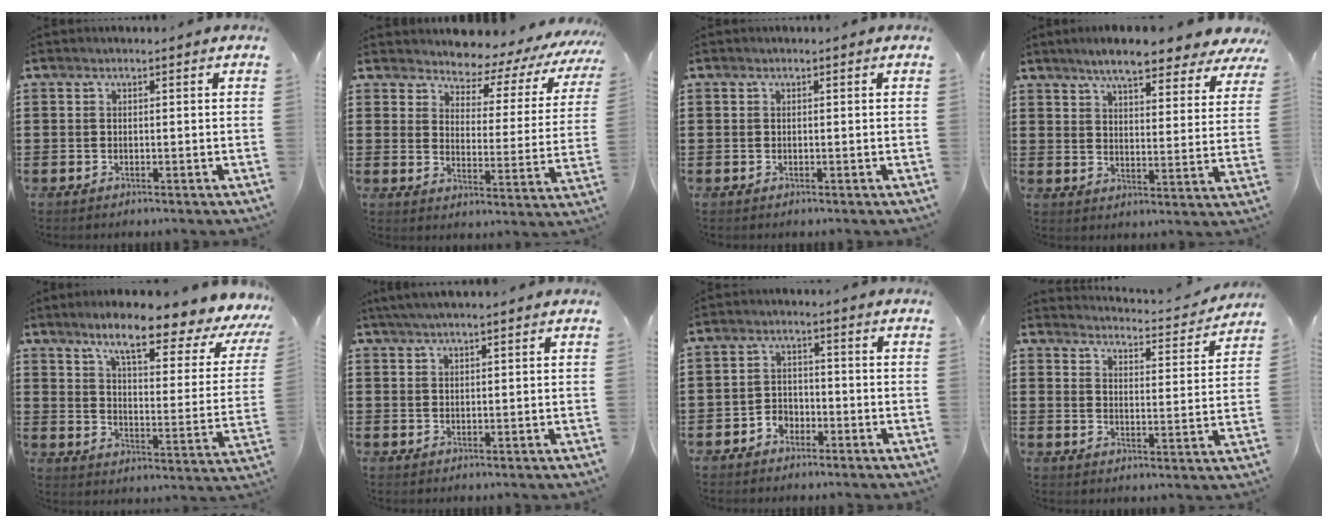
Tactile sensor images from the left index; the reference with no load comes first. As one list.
[{"total": 3.9, "force": [3.7, 1.1, 0.6], "torque": [-0.032, -0.036, 0.053]}, {"total": 0.0}, {"total": 7.4, "force": [6.5, 0.9, 3.3], "torque": [-0.073, -0.031, 0.112]}, {"total": 9.6, "force": [7.3, 0.8, 6.3], "torque": [-0.126, -0.048, 0.111]}, {"total": 1.9, "force": [1.6, 0.0, 1.1], "torque": [-0.023, 0.002, 0.030]}, {"total": 2.8, "force": [-2.1, 1.8, 0.5], "torque": [-0.017, 0.005, -0.045]}, {"total": 3.4, "force": [3.4, -0.4, 0.5], "torque": [-0.022, -0.035, 0.051]}]